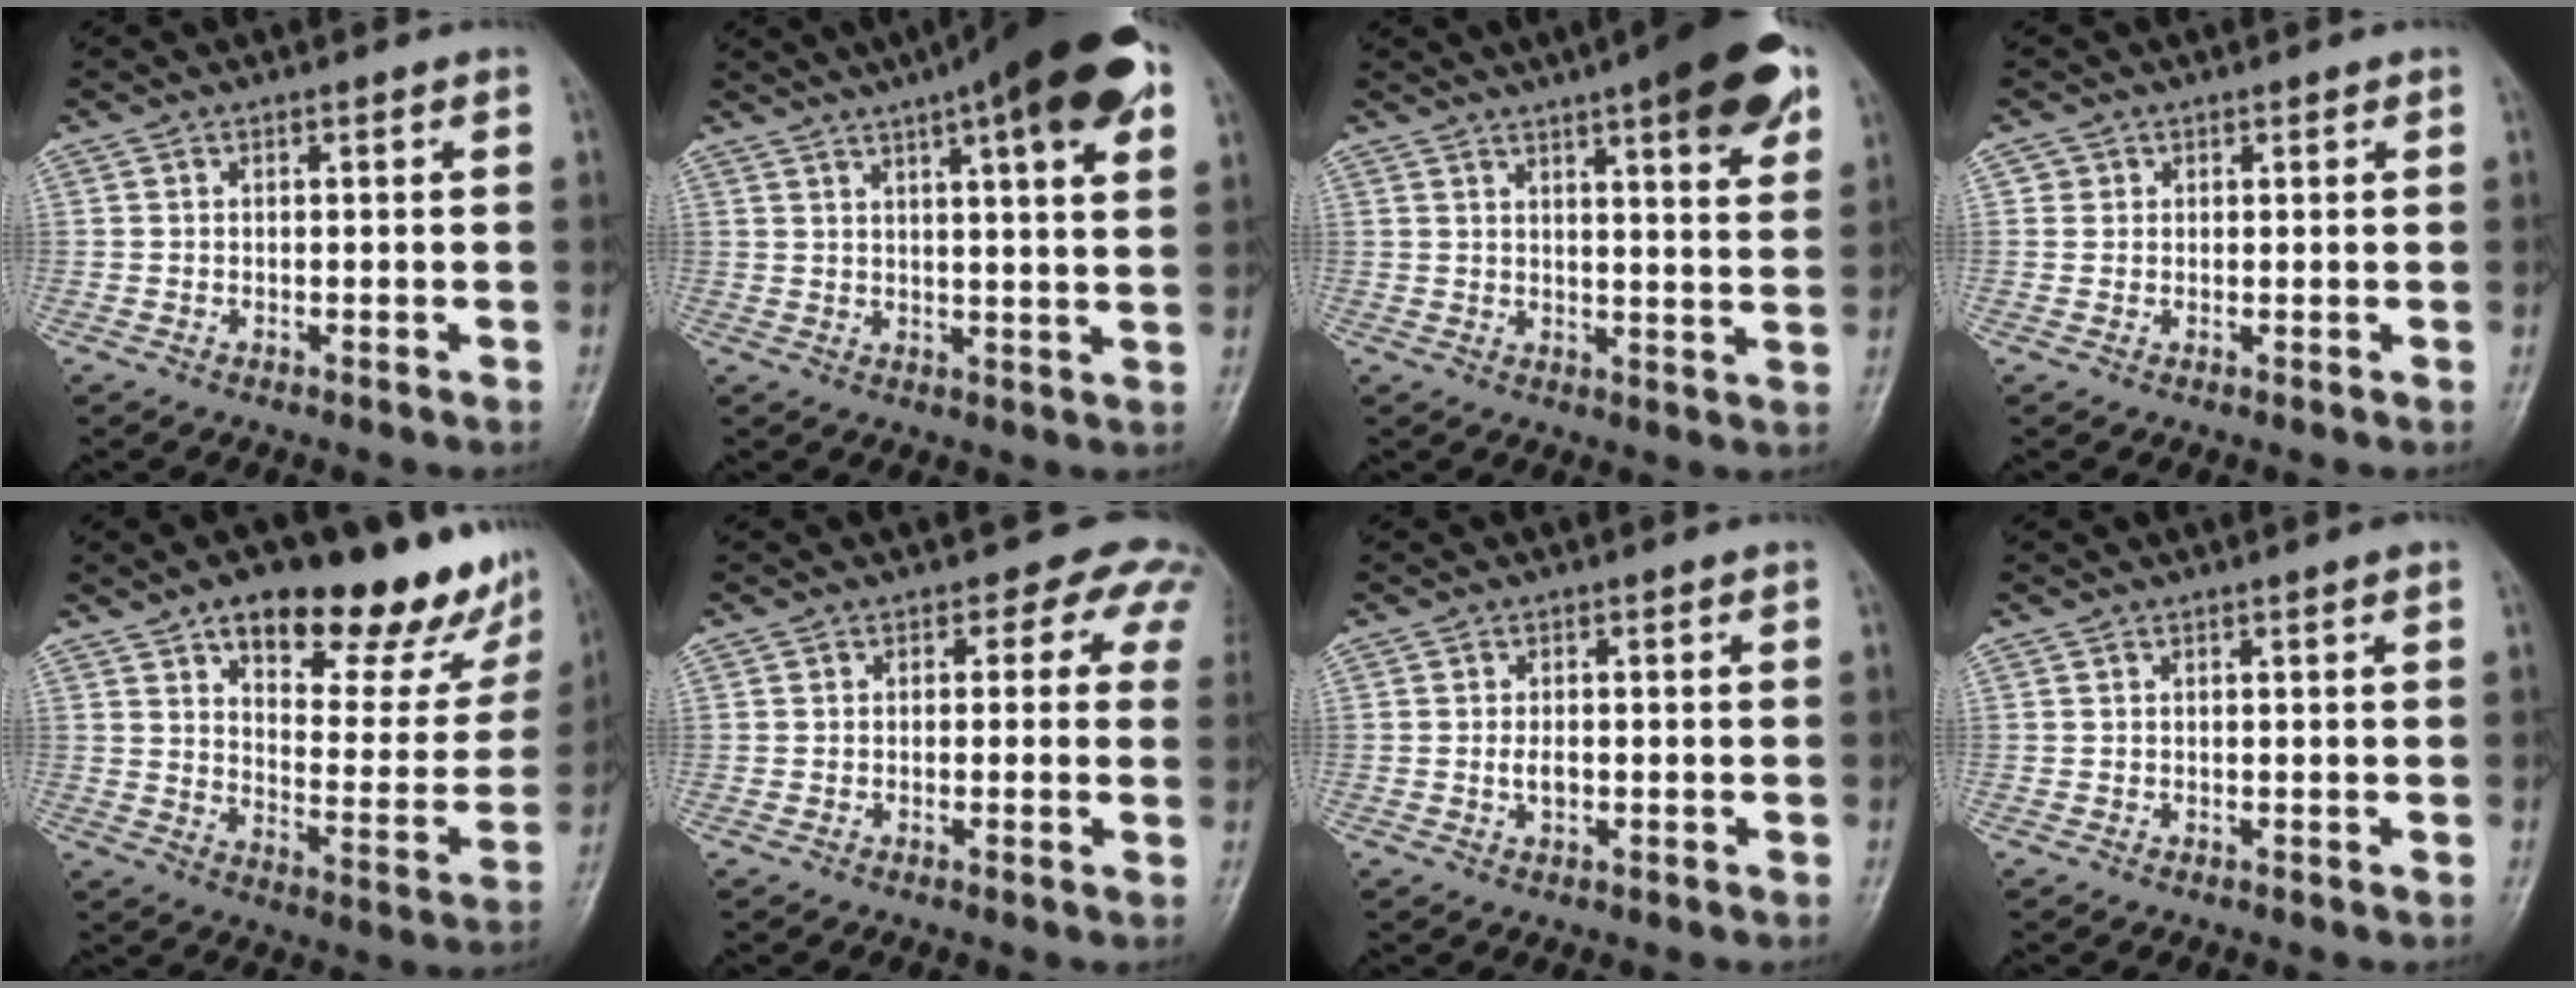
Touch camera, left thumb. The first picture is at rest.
{"total": 19.9, "force": [10.8, 4.5, 16.1], "torque": [-0.223, -0.002, 0.145]}
{"total": 15.2, "force": [8.5, 3.3, 12.1], "torque": [-0.141, -0.027, 0.111]}
{"total": 1.7, "force": [0.8, 1.5, 0.0], "torque": [0.017, -0.002, 0.005]}
{"total": 24.7, "force": [16.1, 9.8, 16.0], "torque": [-0.163, -0.072, 0.226]}
{"total": 4.1, "force": [1.4, 3.3, 1.9], "torque": [0.019, 0.002, -0.007]}
{"total": 1.9, "force": [-0.2, 1.1, 1.5], "torque": [-0.027, -0.001, -0.004]}
{"total": 1.0, "force": [0.6, 0.0, 0.8], "torque": [-0.010, 0.001, 0.007]}